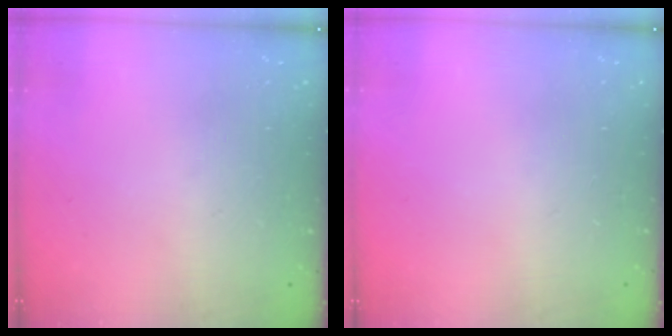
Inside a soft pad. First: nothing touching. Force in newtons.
{"total": 0.0}